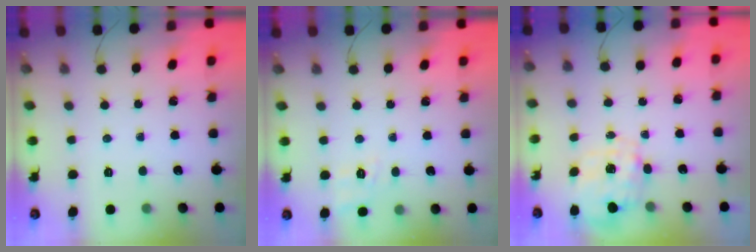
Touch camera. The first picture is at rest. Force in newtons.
{"total": 3.4, "press": 3.0, "slide": 1.7}
{"total": 2.9, "press": 2.7, "slide": 0.8}